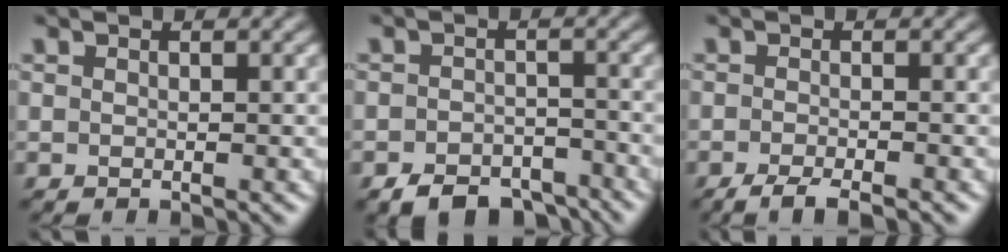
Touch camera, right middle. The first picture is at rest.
{"total": 4.7, "force": [-3.7, 2.2, 1.7], "torque": [-0.020, -0.006, -0.063]}
{"total": 3.2, "force": [-2.3, 0.6, 2.1], "torque": [-0.030, -0.004, -0.047]}